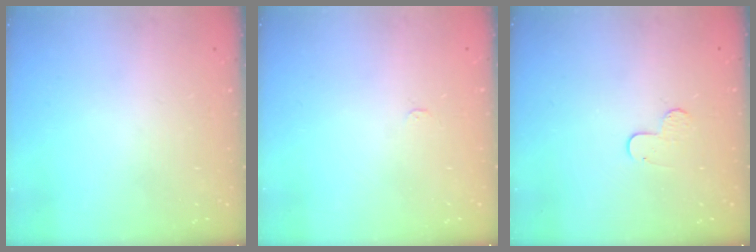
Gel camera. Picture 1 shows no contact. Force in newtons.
{"total": 2.4, "press": 2.4, "slide": 0.3}
{"total": 5.5, "press": 5.5, "slide": 0.5}